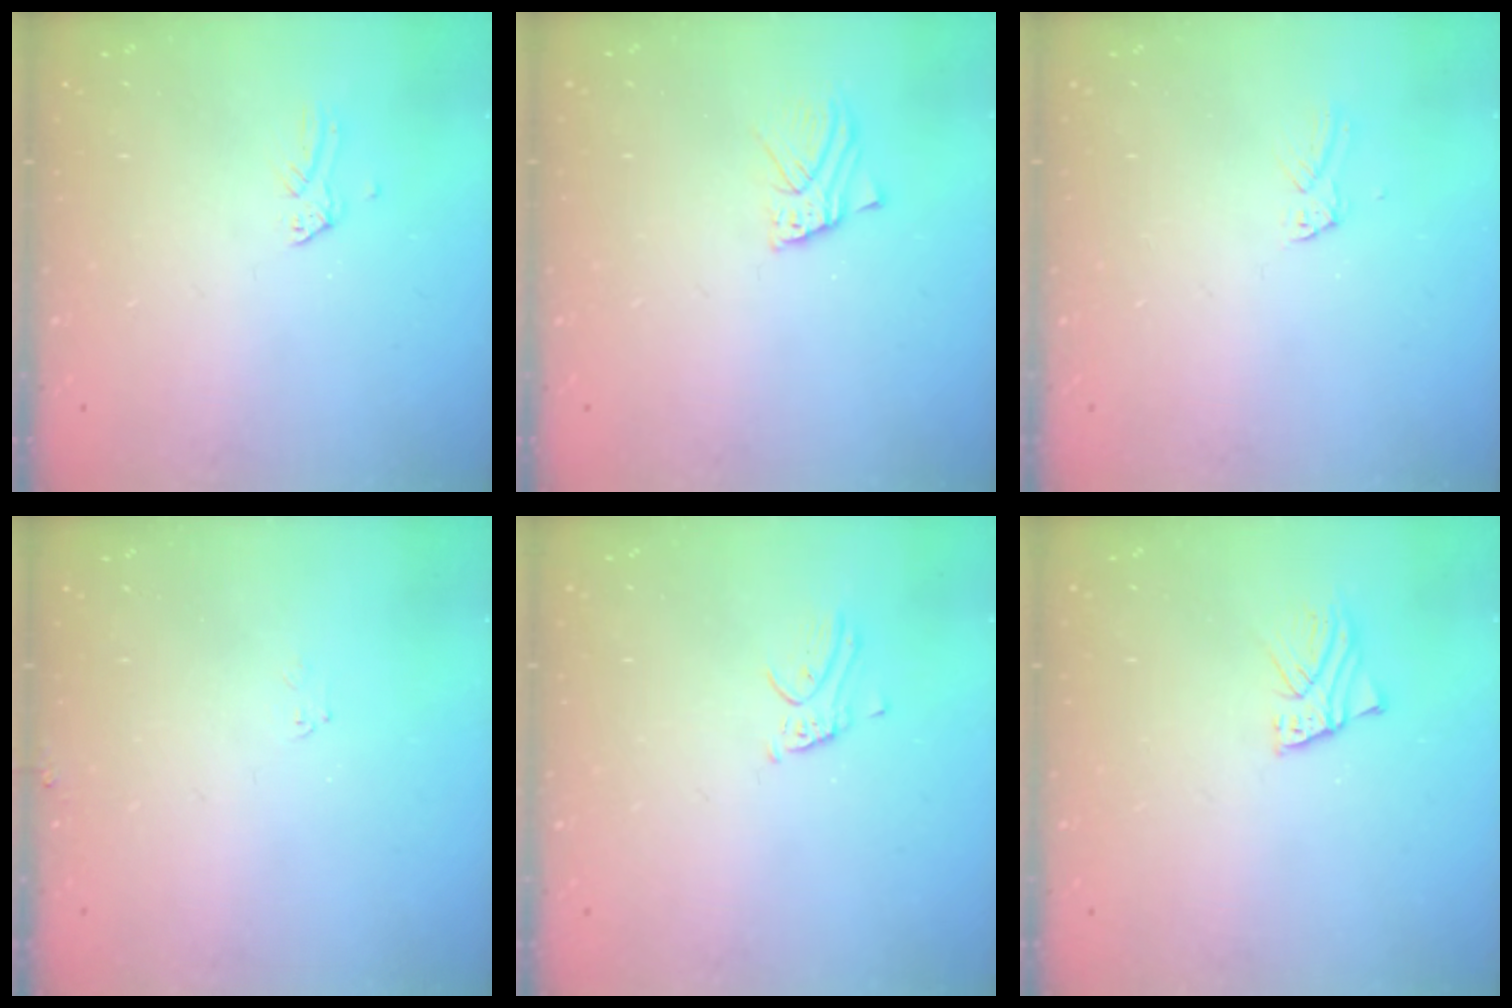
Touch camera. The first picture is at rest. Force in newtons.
{"total": 3.6, "press": 3.6, "slide": 0.2}
{"total": 1.5, "press": 1.5, "slide": 0.1}
{"total": 4.5, "press": 4.5, "slide": 0.4}
{"total": 2.9, "press": 2.9, "slide": 0.2}
{"total": 2.2, "press": 2.2, "slide": 0.1}